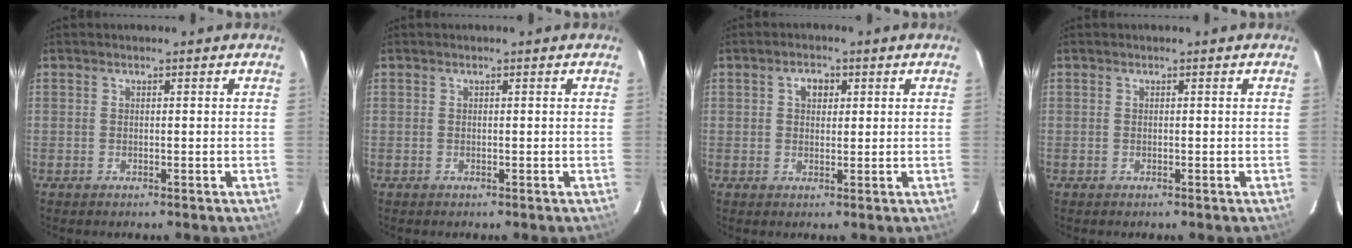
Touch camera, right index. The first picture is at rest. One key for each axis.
{"total": 0.0}
{"total": 3.1, "fx": 1.1, "fy": 2.2, "fz": 2.0, "tx": -0.029, "ty": 0.011, "tz": 0.018}
{"total": 0.0}